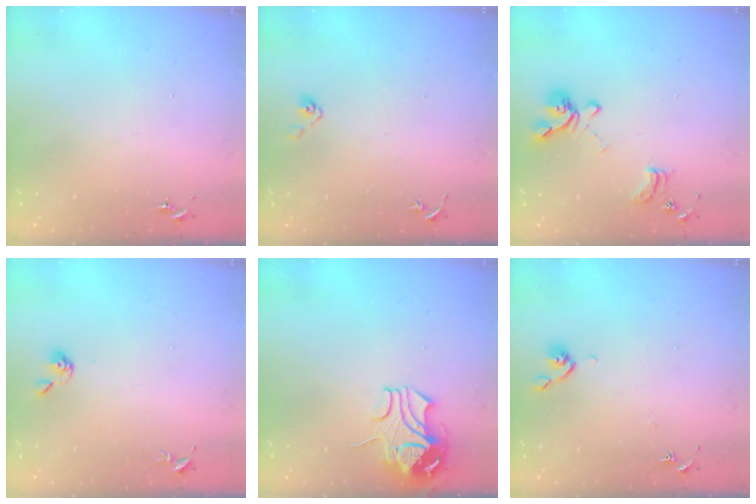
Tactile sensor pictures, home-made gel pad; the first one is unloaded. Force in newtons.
{"total": 3.9, "press": 3.4, "slide": 1.9}
{"total": 14.2, "press": 14.1, "slide": 1.6}
{"total": 5.2, "press": 5.1, "slide": 0.6}
{"total": 10.0, "press": 9.9, "slide": 1.5}
{"total": 5.9, "press": 5.8, "slide": 0.8}